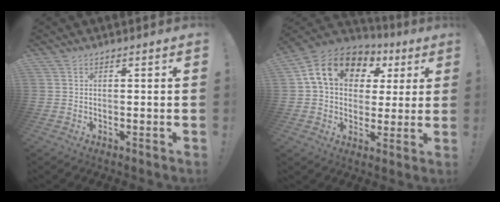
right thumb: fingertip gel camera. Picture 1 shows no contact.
{"total": 16.3, "force": [6.5, 11.8, 9.2], "torque": [-0.149, -0.013, 0.122]}